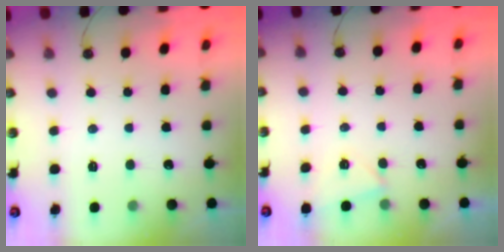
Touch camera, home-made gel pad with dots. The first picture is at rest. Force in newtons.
{"total": 3.9, "press": 2.9, "slide": 2.6}